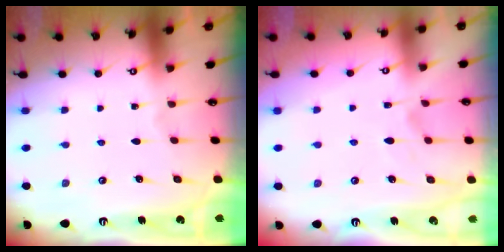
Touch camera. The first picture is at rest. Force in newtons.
{"total": 1.8, "press": 1.4, "slide": 1.2}